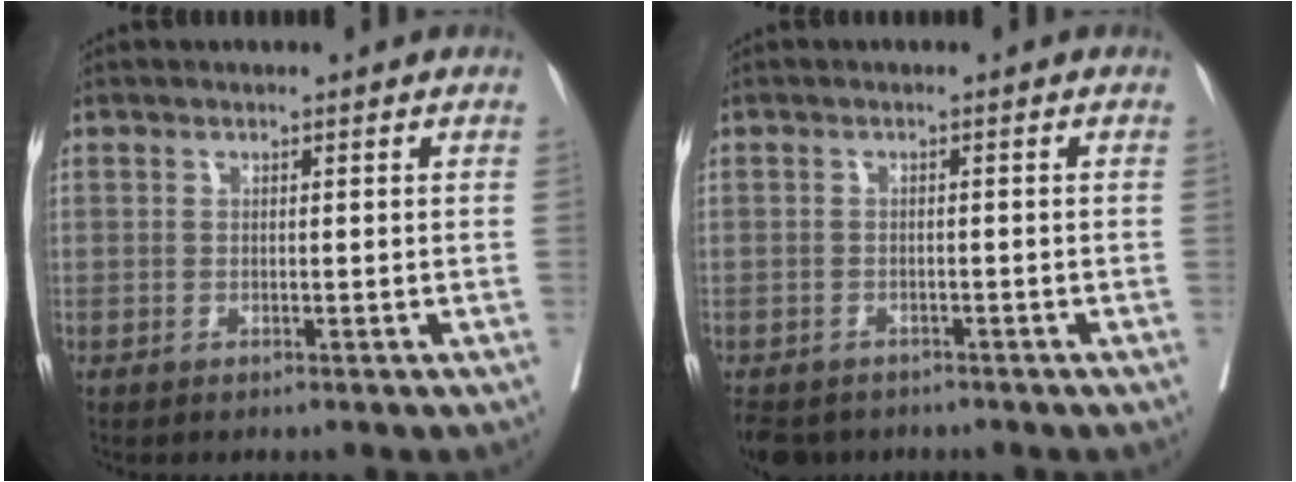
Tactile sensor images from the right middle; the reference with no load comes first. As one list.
[{"total": 7.4, "force": [-5.8, 4.0, 2.1], "torque": [-0.043, -0.012, -0.081]}]